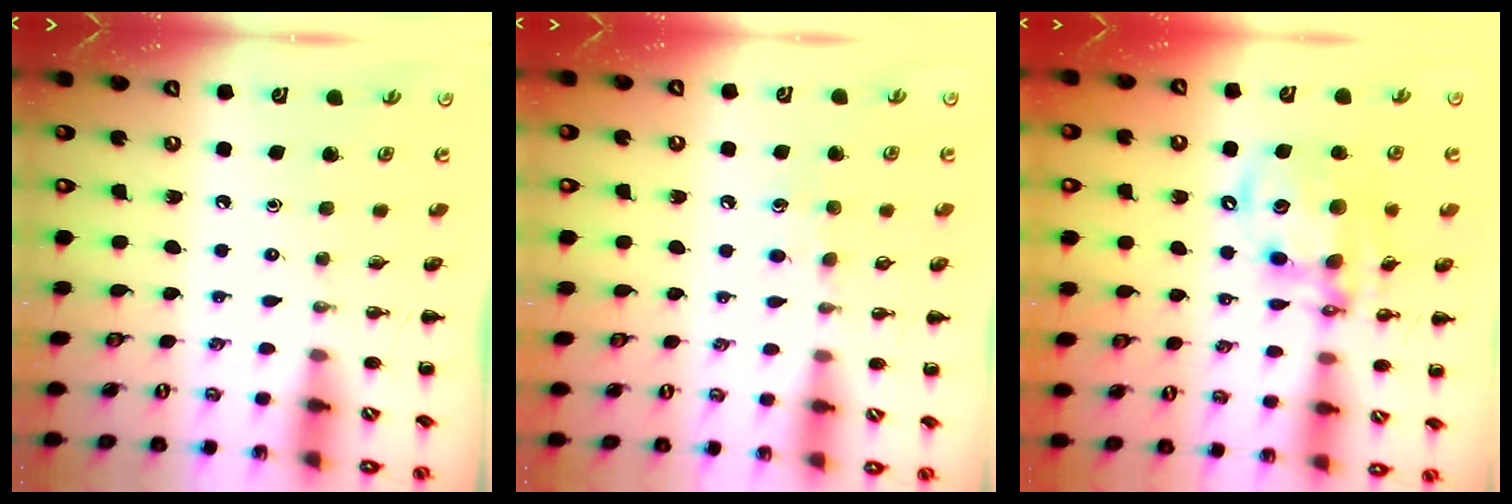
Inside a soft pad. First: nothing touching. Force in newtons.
{"total": 4.7, "press": 4.5, "slide": 1.4}
{"total": 13.3, "press": 12.9, "slide": 3.4}